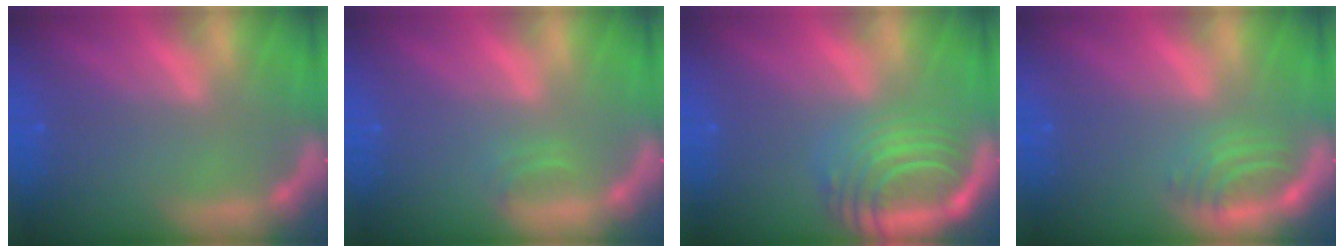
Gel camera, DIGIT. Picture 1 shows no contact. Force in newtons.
{"total": 0.9}
{"total": 8.1}
{"total": 2.9}